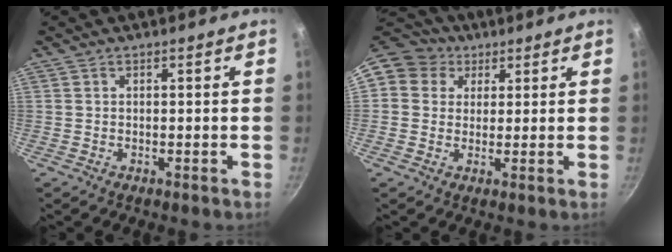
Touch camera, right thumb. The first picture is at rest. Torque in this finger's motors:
{"motor_torque": [-0.21, 0.87, 0.35, -0.31, 0.07]}